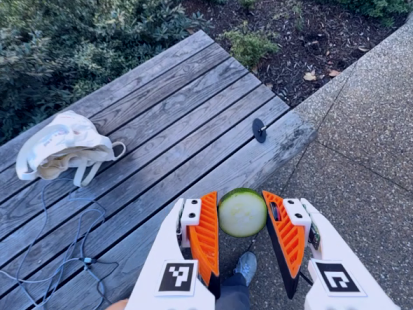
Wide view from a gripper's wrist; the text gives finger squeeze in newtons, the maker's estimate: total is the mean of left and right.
{"total": 9.0, "left": 8.7, "right": 9.3}